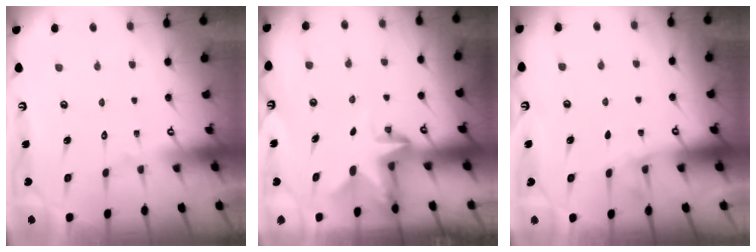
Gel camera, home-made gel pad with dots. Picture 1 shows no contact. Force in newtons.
{"total": 2.8, "press": 2.8, "slide": 0.6}
{"total": 2.9, "press": 2.9, "slide": 0.4}